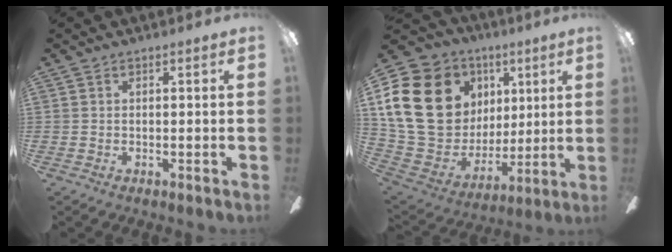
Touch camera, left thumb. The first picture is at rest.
{"total": 24.2, "force": [7.7, 18.9, 13.1], "torque": [-0.271, -0.020, 0.168]}